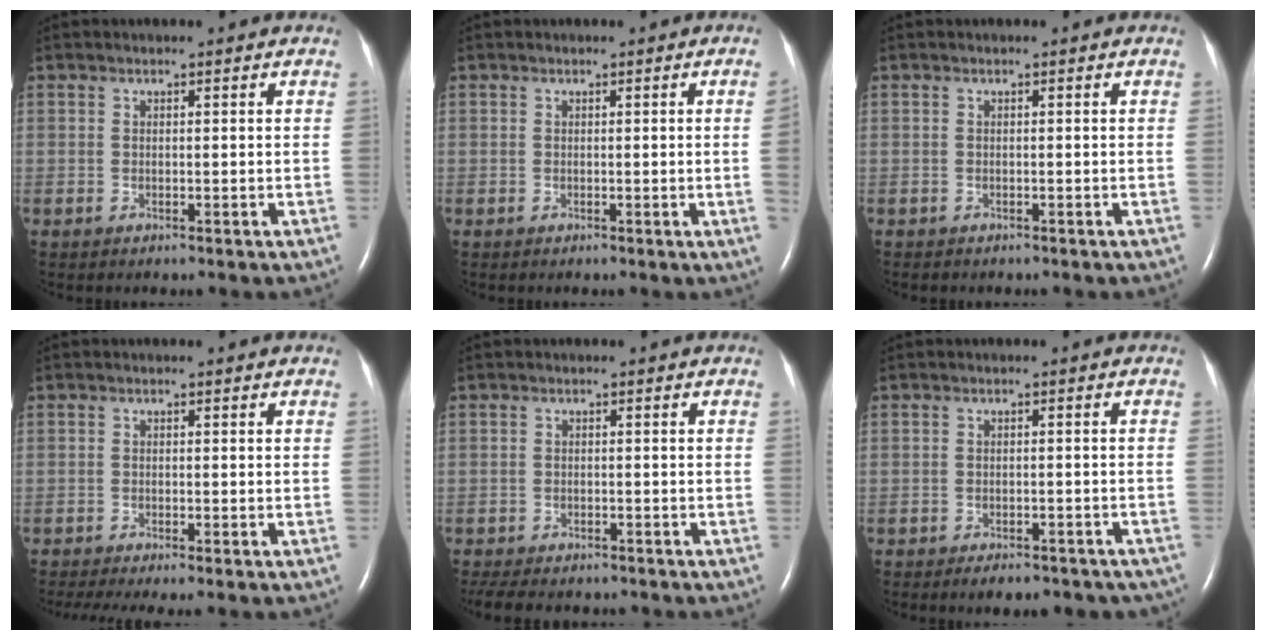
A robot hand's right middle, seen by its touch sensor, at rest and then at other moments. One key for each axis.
{"total": 2.0, "fx": -0.1, "fy": -0.9, "fz": 1.7, "tx": -0.021, "ty": -0.002, "tz": 0.000}
{"total": 0.7, "fx": -0.6, "fy": 0.3, "fz": 0.2, "tx": -0.014, "ty": 0.000, "tz": -0.004}
{"total": 4.4, "fx": -3.5, "fy": -0.2, "fz": 2.6, "tx": -0.043, "ty": -0.009, "tz": -0.058}
{"total": 8.9, "fx": -7.7, "fy": 2.7, "fz": 3.7, "tx": -0.067, "ty": -0.003, "tz": -0.104}
{"total": 8.4, "fx": -7.0, "fy": 3.2, "fz": 3.3, "tx": -0.035, "ty": 0.004, "tz": -0.073}